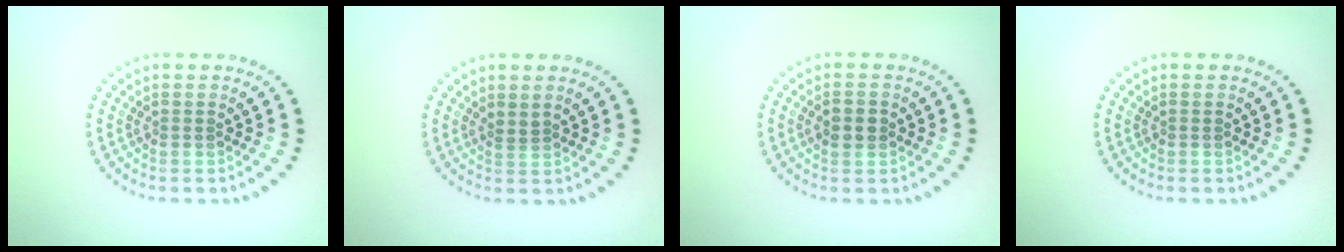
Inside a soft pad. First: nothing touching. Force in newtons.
{"total": 0.6, "press": 0.4, "slide": 0.5}
{"total": 2.2, "press": 2.2, "slide": 0.1}
{"total": 0.0}